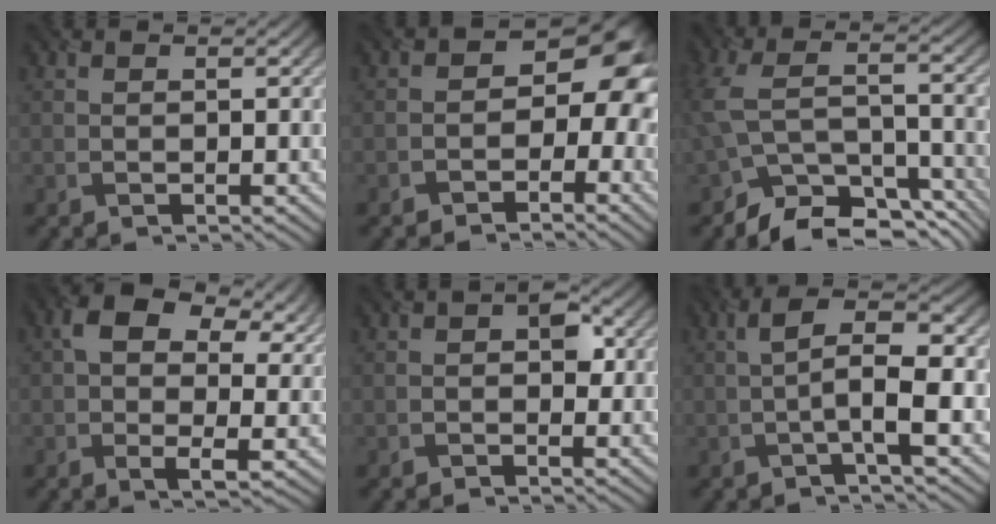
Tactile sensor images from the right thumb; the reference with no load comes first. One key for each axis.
{"total": 7.1, "fx": -1.6, "fy": 5.0, "fz": 4.8, "tx": -0.032, "ty": 0.003, "tz": -0.039}
{"total": 10.7, "fx": -7.5, "fy": 5.4, "fz": 5.3, "tx": -0.117, "ty": -0.019, "tz": -0.125}
{"total": 10.9, "fx": 3.2, "fy": 7.0, "fz": 7.8, "tx": -0.142, "ty": -0.009, "tz": 0.060}
{"total": 2.0, "fx": -0.2, "fy": 1.5, "fz": 1.3, "tx": -0.012, "ty": -0.003, "tz": -0.006}
{"total": 6.5, "fx": -1.0, "fy": 1.8, "fz": 6.2, "tx": -0.107, "ty": 0.016, "tz": -0.024}